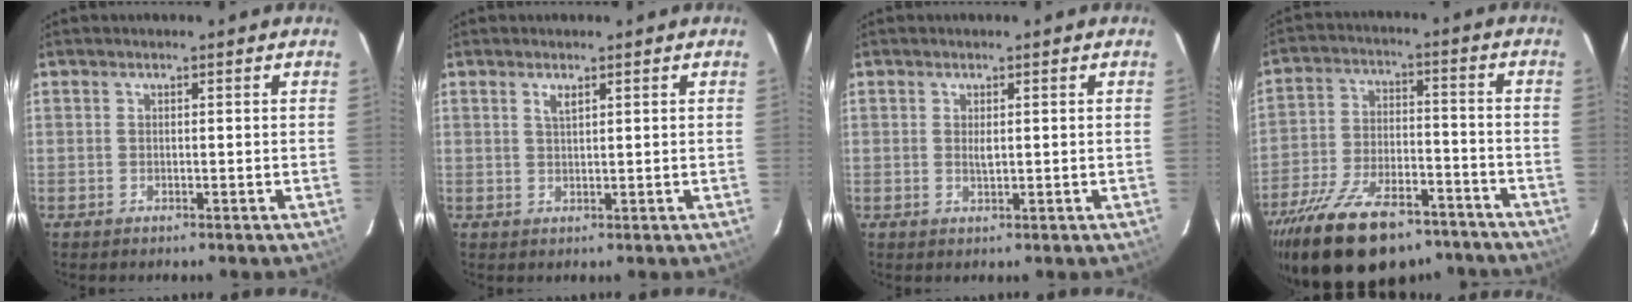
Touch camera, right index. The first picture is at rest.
{"total": 1.7, "force": [1.0, 0.5, 1.3], "torque": [-0.023, 0.002, 0.017]}
{"total": 1.4, "force": [0.3, 0.6, 1.2], "torque": [-0.023, 0.000, 0.006]}
{"total": 22.9, "force": [-17.3, 9.7, 11.4], "torque": [-0.227, -0.013, -0.260]}